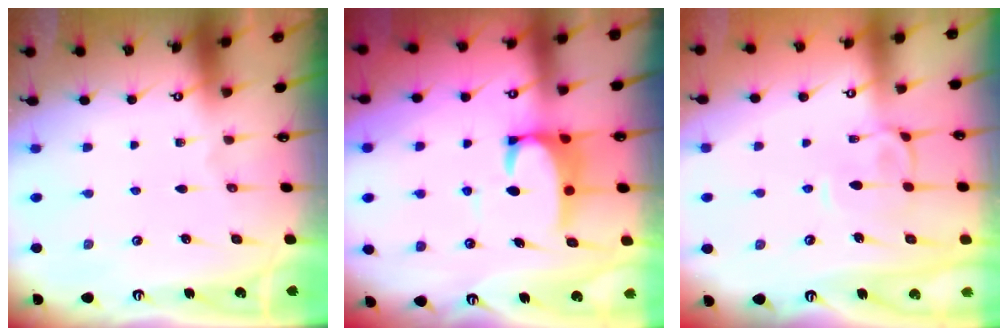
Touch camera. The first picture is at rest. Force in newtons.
{"total": 5.4, "press": 5.2, "slide": 1.2}
{"total": 2.5, "press": 2.2, "slide": 1.0}